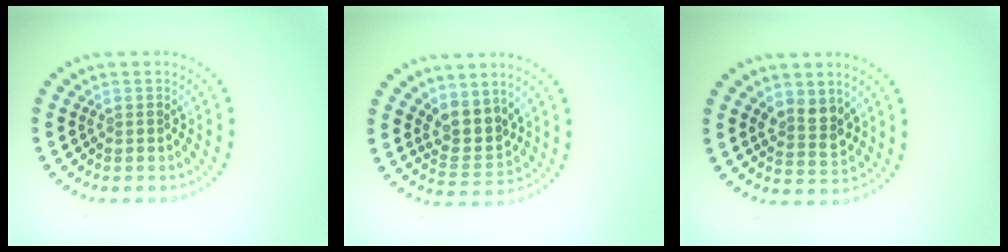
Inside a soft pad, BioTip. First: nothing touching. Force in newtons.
{"total": 3.0, "press": 2.3, "slide": 1.8}
{"total": 2.6, "press": 2.4, "slide": 1.0}